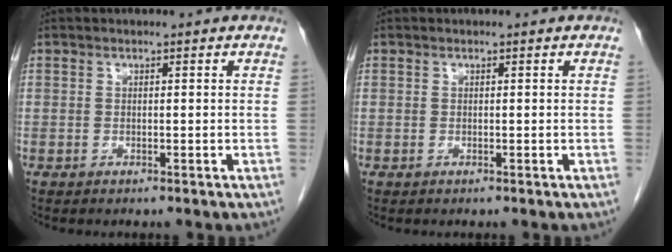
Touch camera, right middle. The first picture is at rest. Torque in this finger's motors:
{"motor_torque": [0.00, -0.01, -0.02, 0.00]}